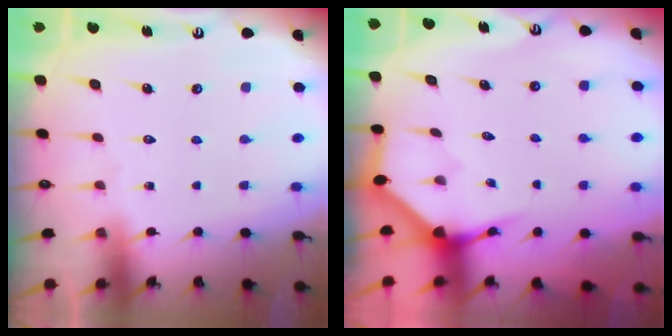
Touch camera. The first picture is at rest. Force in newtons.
{"total": 3.8, "press": 3.8, "slide": 0.2}